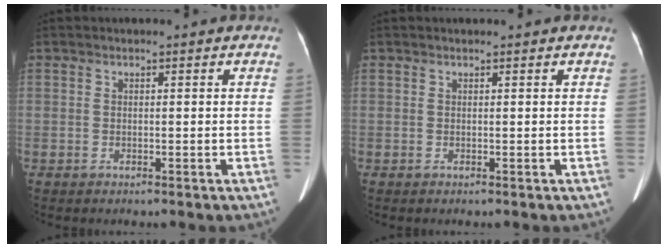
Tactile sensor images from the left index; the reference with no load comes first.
{"total": 0.0}